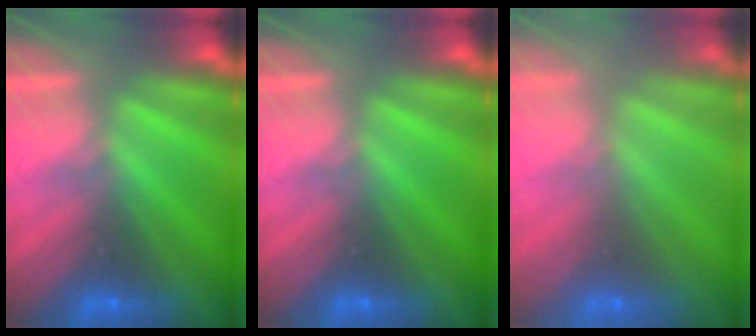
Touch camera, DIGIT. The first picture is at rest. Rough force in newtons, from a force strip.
{"total": 0.0}
{"total": 6.7}